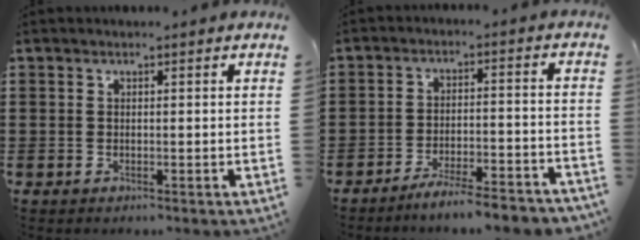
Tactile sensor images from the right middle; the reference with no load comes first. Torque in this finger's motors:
{"motor_torque": [1.41, -0.73, 0.18, 0.13]}